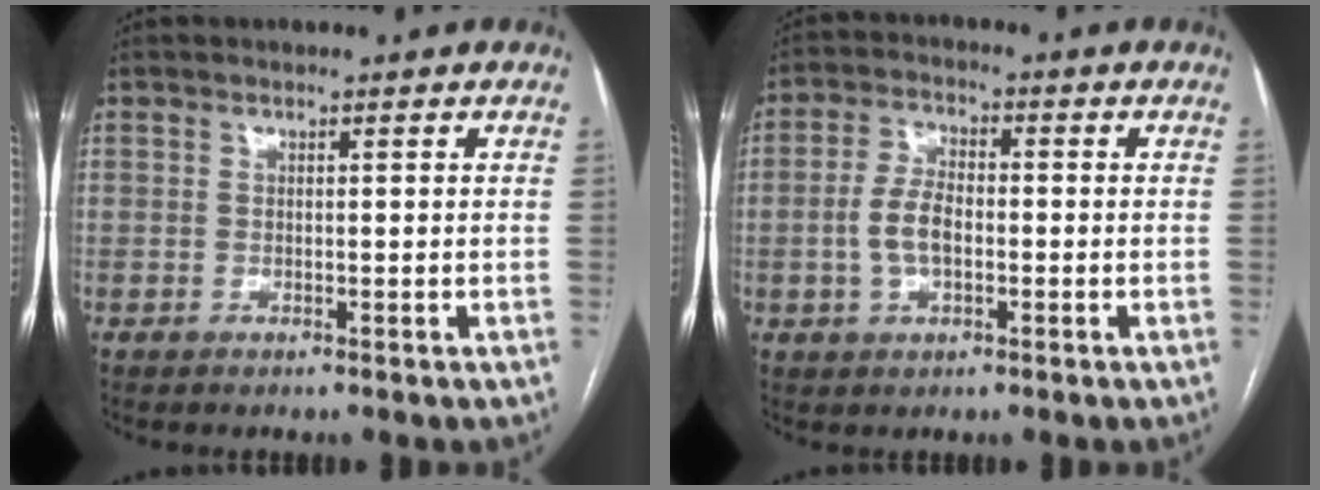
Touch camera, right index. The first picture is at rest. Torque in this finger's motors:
{"motor_torque": [0.82, -0.08, 0.54, 0.05]}